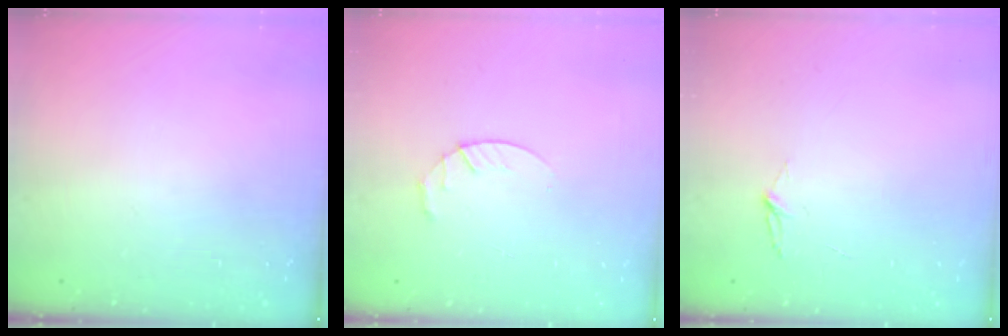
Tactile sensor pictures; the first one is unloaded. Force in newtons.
{"total": 3.0, "press": 2.9, "slide": 0.5}
{"total": 3.8, "press": 3.8, "slide": 0.4}